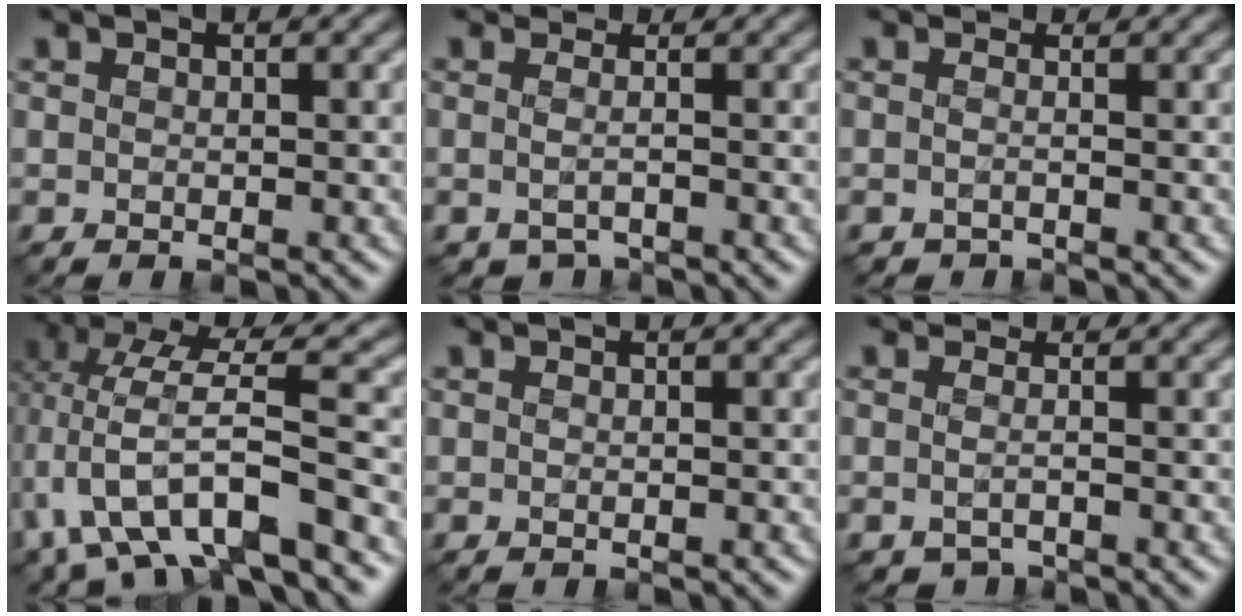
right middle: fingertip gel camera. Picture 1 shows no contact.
{"total": 1.7, "force": [-0.8, 1.3, 0.8], "torque": [-0.006, 0.002, -0.017]}
{"total": 0.8, "force": [-0.3, 0.6, 0.3], "torque": [-0.007, -0.004, -0.014]}
{"total": 8.8, "force": [-2.8, 3.1, 7.7], "torque": [-0.144, 0.007, -0.059]}
{"total": 0.0}
{"total": 1.5, "force": [-0.8, 1.1, 0.6], "torque": [-0.005, -0.002, -0.016]}